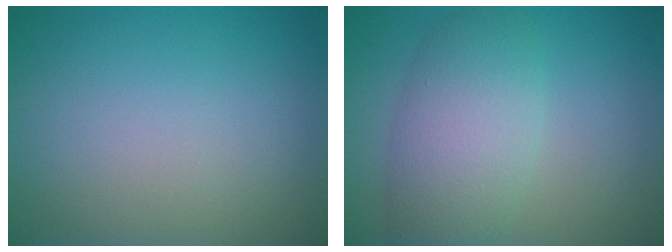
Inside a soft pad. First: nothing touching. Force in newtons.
{"total": 5.6, "press": 5.6, "slide": 0.3}